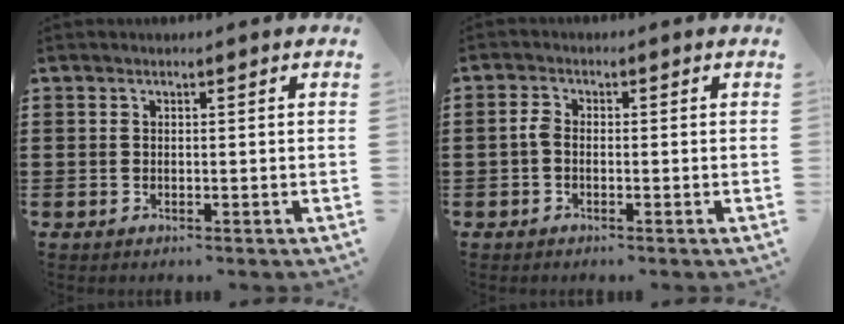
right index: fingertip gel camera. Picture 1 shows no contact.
{"total": 1.7, "force": [-0.6, 0.9, 1.3], "torque": [-0.043, -0.004, -0.016]}